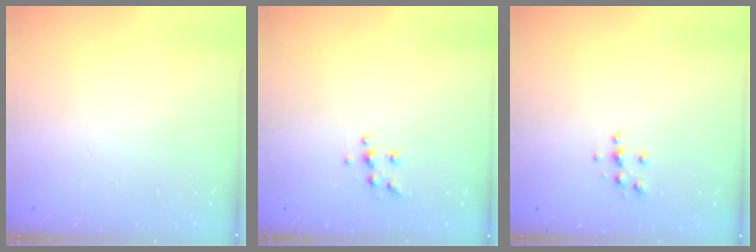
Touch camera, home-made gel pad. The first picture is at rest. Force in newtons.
{"total": 5.9, "press": 5.9, "slide": 0.5}
{"total": 4.9, "press": 4.9, "slide": 0.5}